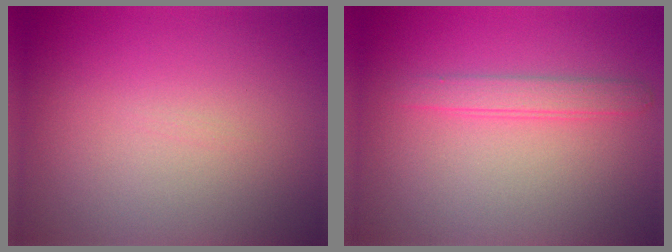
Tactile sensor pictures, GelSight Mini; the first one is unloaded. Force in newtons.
{"total": 1.8, "press": 1.8, "slide": 0.1}